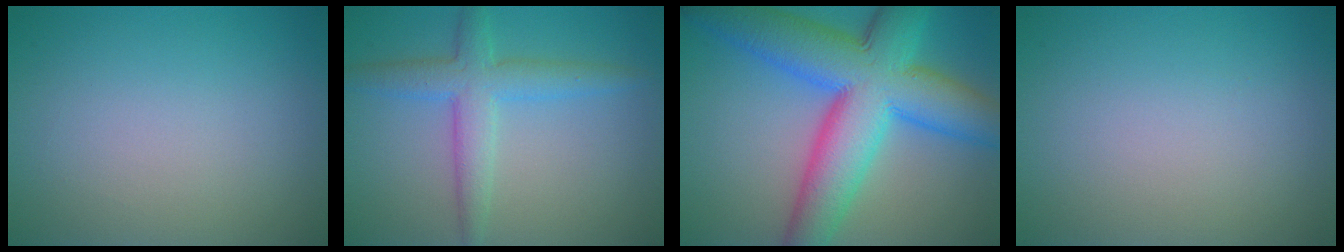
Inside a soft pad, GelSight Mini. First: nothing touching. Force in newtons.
{"total": 4.1, "press": 4.1, "slide": 0.0}
{"total": 12.7, "press": 12.7, "slide": 0.3}
{"total": 0.0}